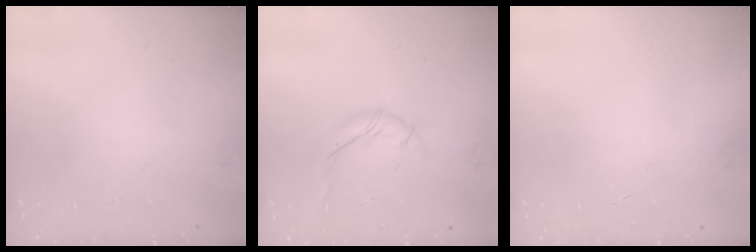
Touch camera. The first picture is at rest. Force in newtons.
{"total": 7.7, "press": 7.6, "slide": 0.8}
{"total": 0.0}